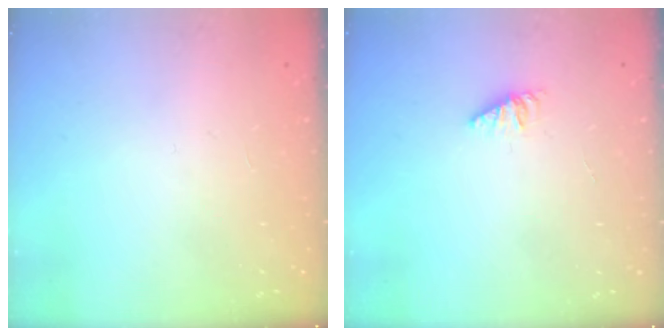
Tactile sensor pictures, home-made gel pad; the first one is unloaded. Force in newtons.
{"total": 1.3, "press": 1.2, "slide": 0.2}